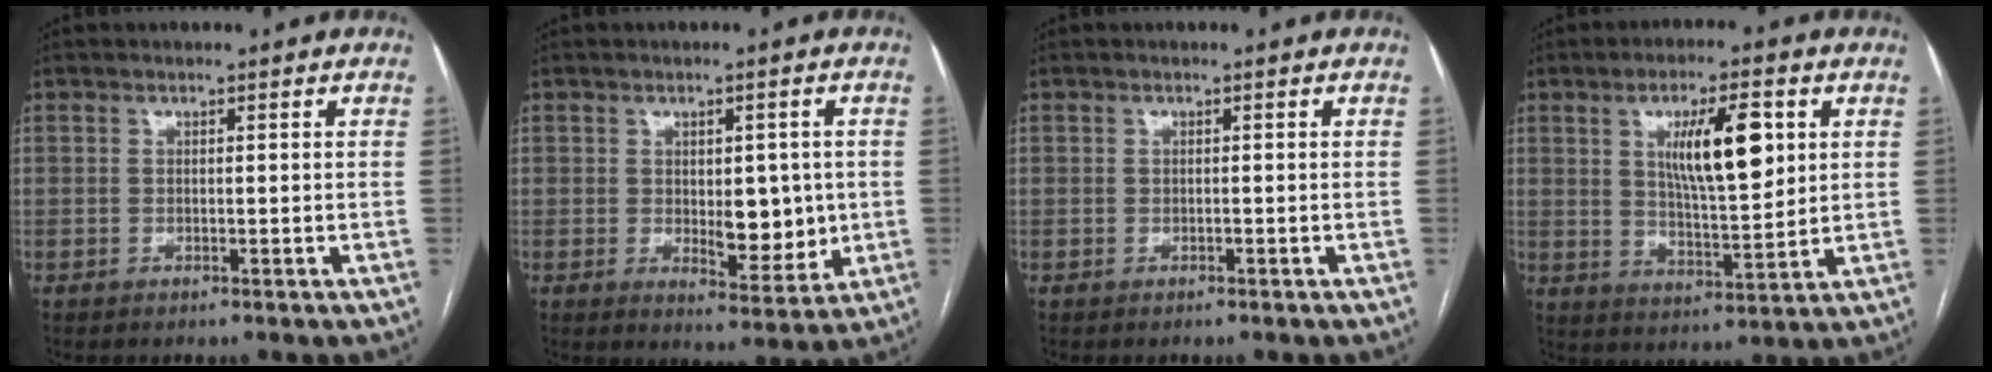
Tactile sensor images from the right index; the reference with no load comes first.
{"total": 7.2, "force": [-0.1, 3.5, 6.3], "torque": [-0.079, -0.001, 0.013]}
{"total": 0.0}
{"total": 10.9, "force": [3.5, 2.7, 10.0], "torque": [-0.171, 0.001, 0.064]}